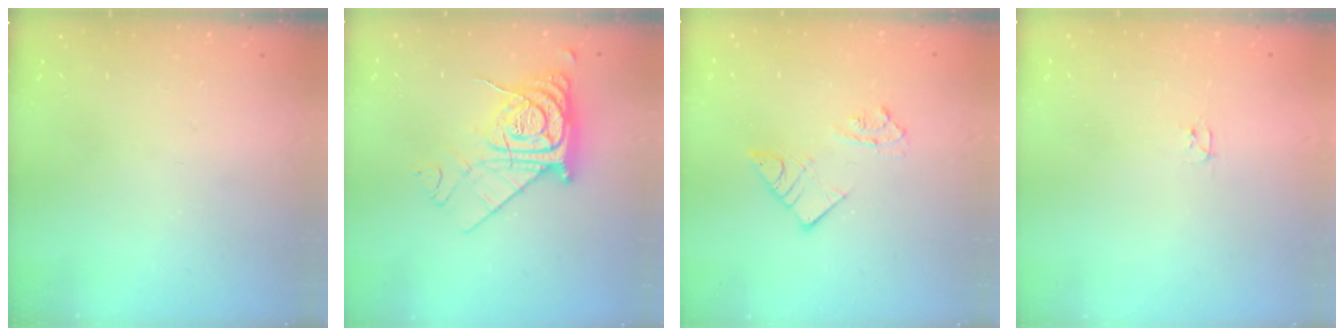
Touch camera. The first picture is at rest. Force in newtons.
{"total": 13.2, "press": 13.1, "slide": 1.4}
{"total": 7.6, "press": 7.5, "slide": 0.8}
{"total": 2.4, "press": 2.3, "slide": 0.4}